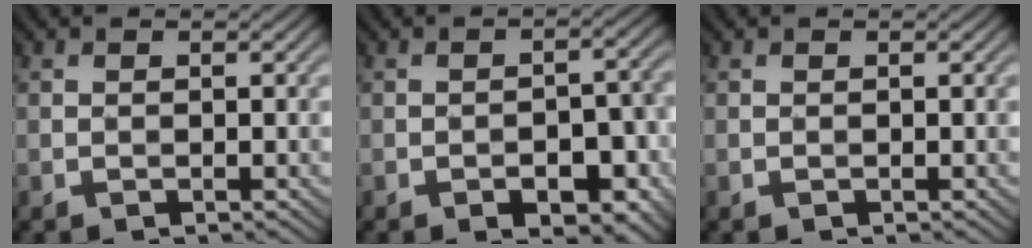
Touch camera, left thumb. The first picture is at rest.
{"total": 6.2, "force": [-3.2, 2.8, 4.5], "torque": [-0.061, 0.005, -0.039]}
{"total": 0.0}